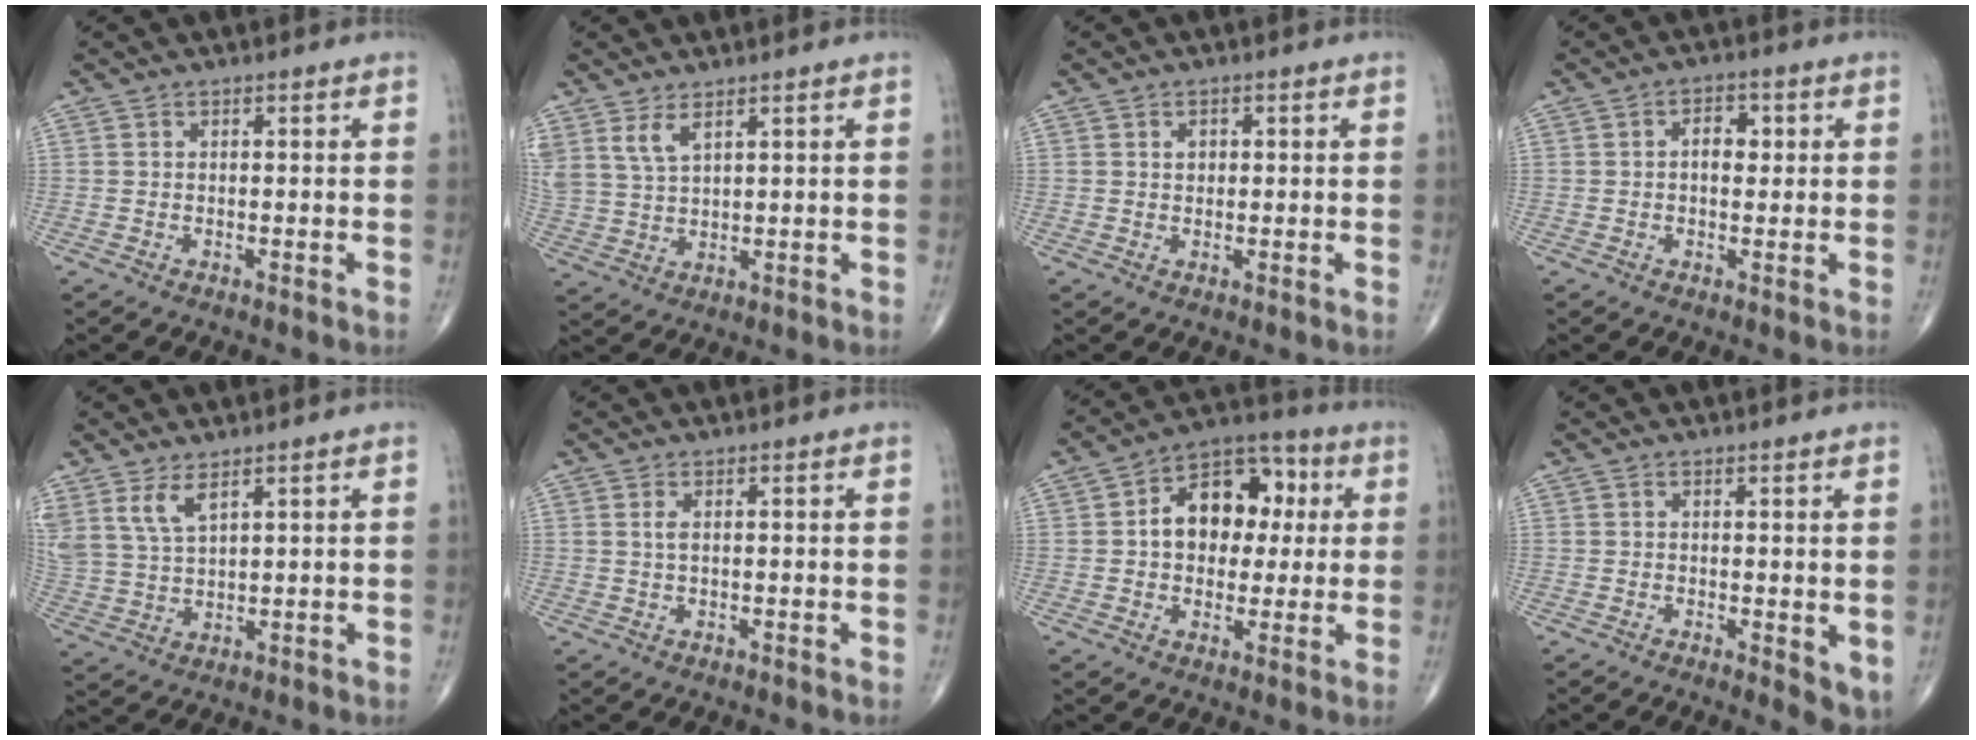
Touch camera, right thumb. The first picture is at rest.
{"total": 5.3, "force": [3.3, 2.2, 3.5], "torque": [-0.072, -0.014, 0.076]}
{"total": 1.9, "force": [0.5, 1.4, 1.1], "torque": [-0.009, 0.000, 0.008]}
{"total": 4.2, "force": [0.6, 2.7, 3.2], "torque": [-0.035, 0.008, 0.006]}
{"total": 6.7, "force": [4.2, 2.7, 4.4], "torque": [-0.091, -0.017, 0.094]}
{"total": 1.6, "force": [0.5, 0.7, 1.3], "torque": [-0.029, 0.002, 0.012]}
{"total": 14.3, "force": [2.1, 10.0, 9.9], "torque": [-0.103, 0.023, 0.023]}
{"total": 4.2, "force": [-0.1, 1.6, 3.9], "torque": [-0.045, -0.012, -0.001]}